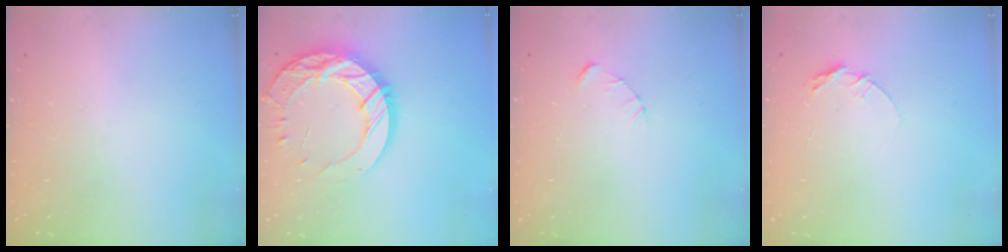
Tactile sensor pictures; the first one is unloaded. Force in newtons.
{"total": 20.4, "press": 20.3, "slide": 1.7}
{"total": 2.3, "press": 2.3, "slide": 0.3}
{"total": 5.7, "press": 5.7, "slide": 0.5}